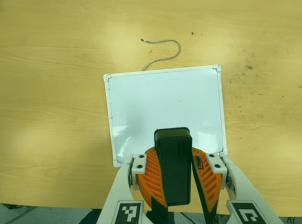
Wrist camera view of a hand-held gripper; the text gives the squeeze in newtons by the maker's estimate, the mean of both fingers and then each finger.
{"total": 11.6, "left": 10.6, "right": 12.5}